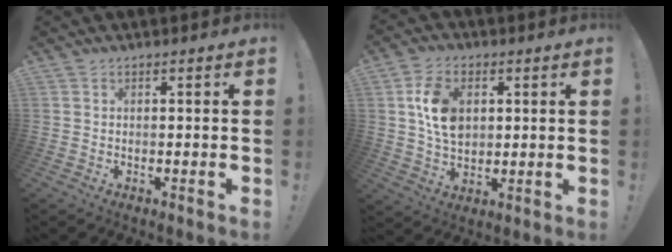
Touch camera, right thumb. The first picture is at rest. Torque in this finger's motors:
{"motor_torque": [1.13, 1.10, 1.23, -1.16, 0.09]}